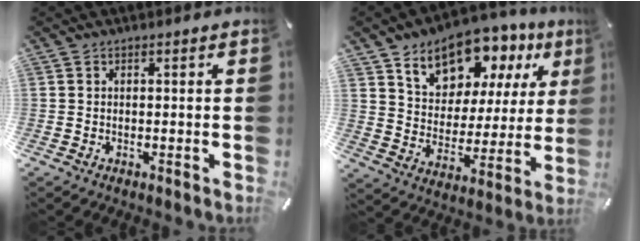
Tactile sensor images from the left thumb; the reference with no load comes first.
{"total": 13.5, "force": [10.4, 7.6, 4.1], "torque": [-0.077, -0.078, 0.186]}